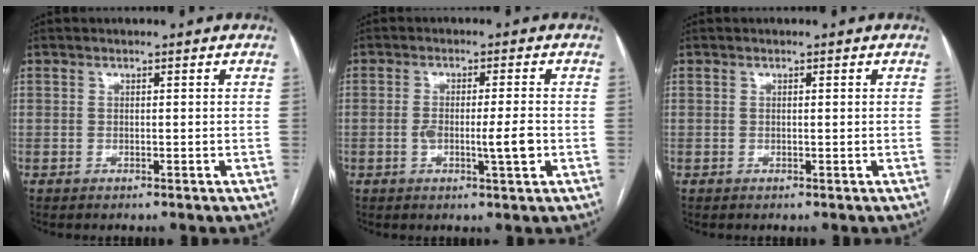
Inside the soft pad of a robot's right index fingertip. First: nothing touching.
{"total": 4.7, "force": [-1.2, 0.2, 4.6], "torque": [-0.080, -0.004, -0.017]}
{"total": 0.0}